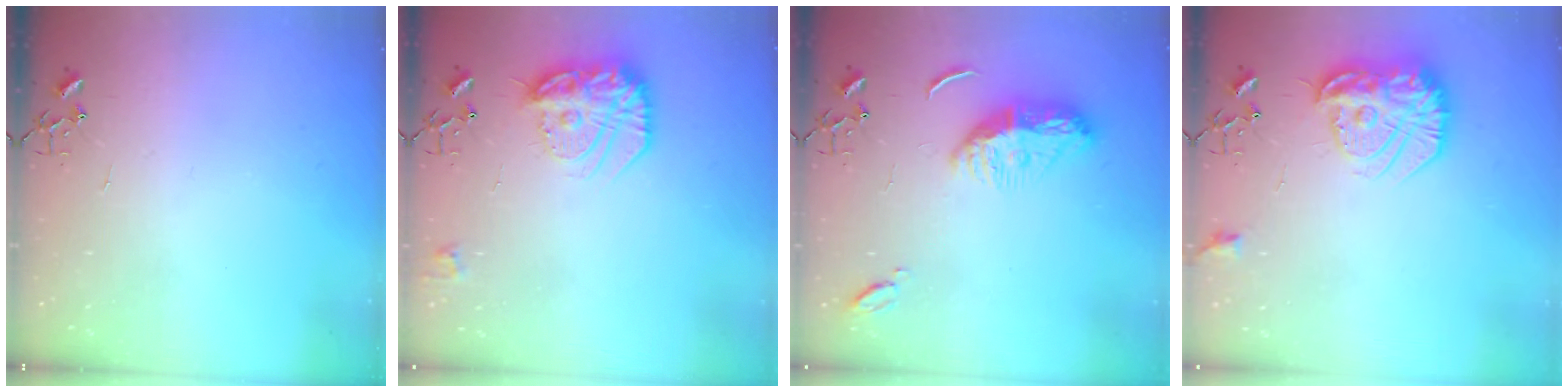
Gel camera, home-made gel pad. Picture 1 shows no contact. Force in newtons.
{"total": 18.0, "press": 18.0, "slide": 1.3}
{"total": 11.1, "press": 11.0, "slide": 1.0}
{"total": 17.6, "press": 17.6, "slide": 1.3}